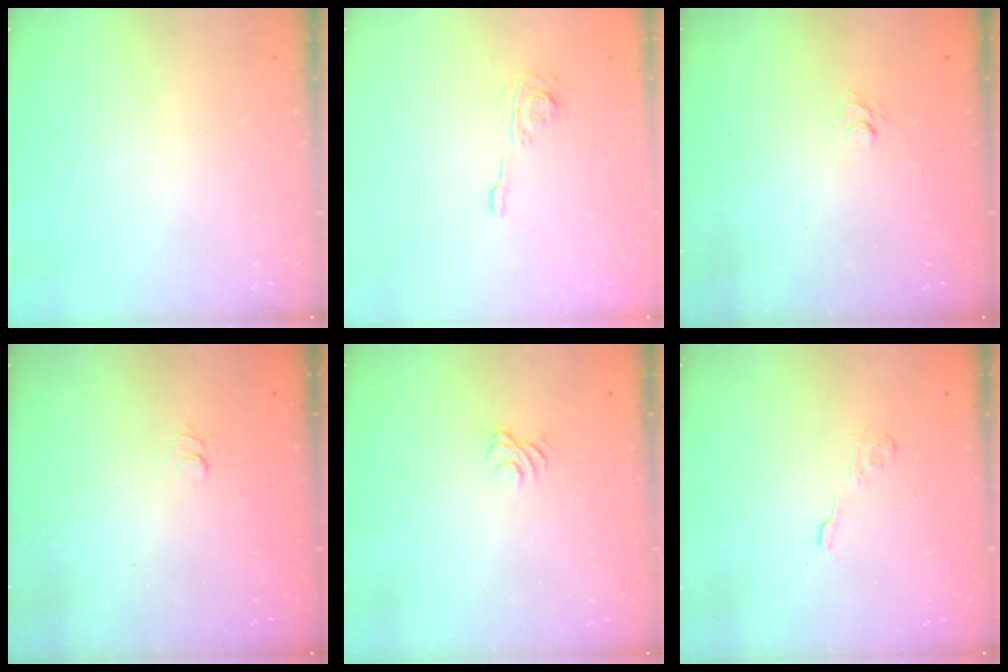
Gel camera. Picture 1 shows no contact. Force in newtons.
{"total": 7.6, "press": 7.5, "slide": 0.9}
{"total": 2.8, "press": 2.5, "slide": 1.3}
{"total": 2.4, "press": 1.9, "slide": 1.4}
{"total": 4.5, "press": 4.2, "slide": 1.4}
{"total": 3.2, "press": 2.8, "slide": 1.5}